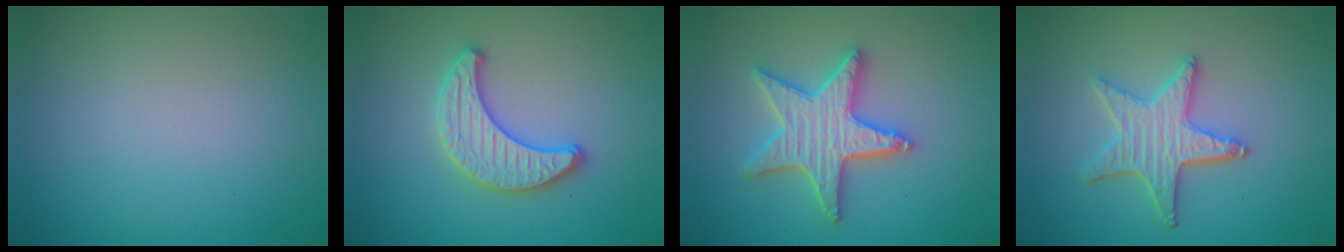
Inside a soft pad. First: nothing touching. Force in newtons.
{"total": 3.4, "press": 3.4, "slide": 0.0}
{"total": 5.1, "press": 5.0, "slide": 0.9}
{"total": 4.3, "press": 3.6, "slide": 2.2}